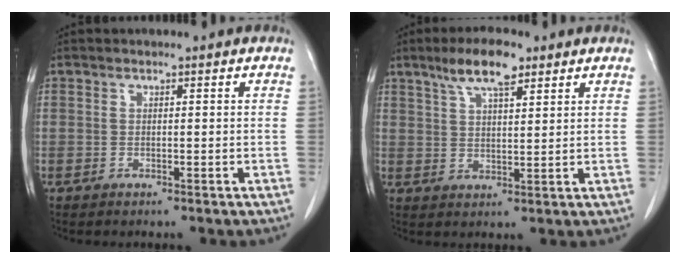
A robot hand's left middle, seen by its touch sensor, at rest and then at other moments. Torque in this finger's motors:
{"motor_torque": [0.73, -0.57, 0.09, 0.05]}